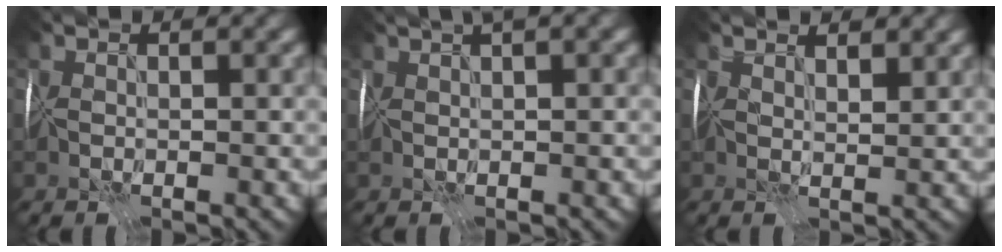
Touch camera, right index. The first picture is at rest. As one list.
[{"total": 3.7, "force": [2.3, 0.8, 2.8], "torque": [-0.035, 0.013, 0.028]}, {"total": 3.2, "force": [2.4, 1.1, 1.9], "torque": [-0.029, 0.010, 0.028]}]